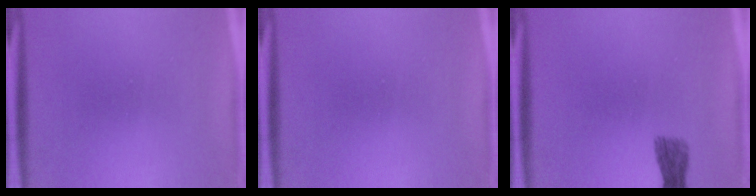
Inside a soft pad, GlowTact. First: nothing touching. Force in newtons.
{"total": 0.0}
{"total": 1.9}